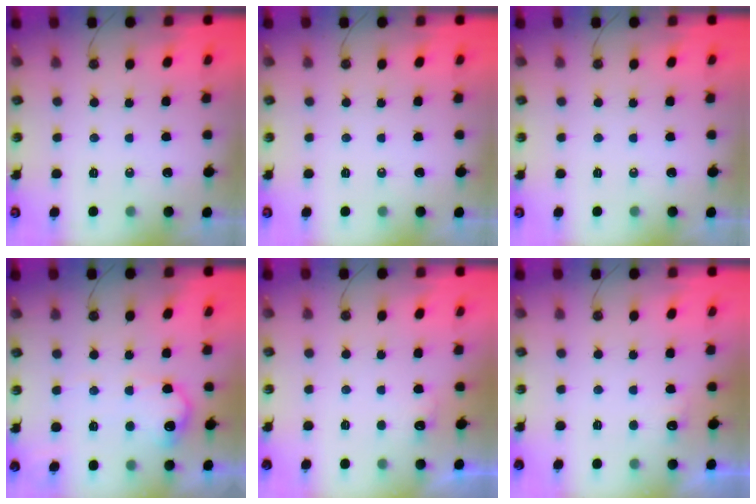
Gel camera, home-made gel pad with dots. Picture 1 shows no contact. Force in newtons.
{"total": 0.0}
{"total": 0.0}
{"total": 11.6, "press": 11.6, "slide": 0.5}
{"total": 4.3, "press": 4.1, "slide": 1.2}
{"total": 4.0, "press": 3.8, "slide": 1.1}